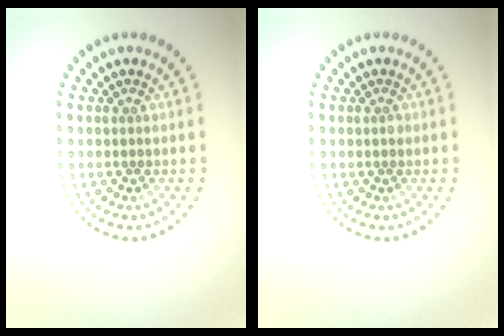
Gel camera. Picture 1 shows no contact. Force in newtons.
{"total": 0.7, "press": 0.6, "slide": 0.1}